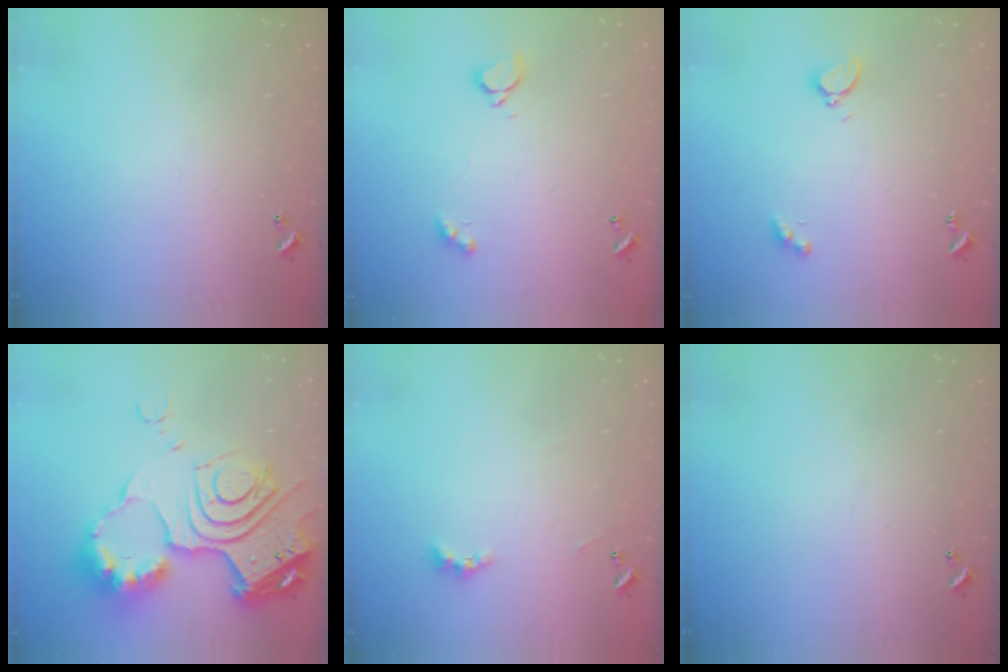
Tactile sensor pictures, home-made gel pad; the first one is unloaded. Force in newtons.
{"total": 1.8, "press": 1.7, "slide": 0.6}
{"total": 2.8, "press": 2.8, "slide": 0.5}
{"total": 25.1, "press": 24.9, "slide": 2.7}
{"total": 2.1, "press": 2.0, "slide": 0.6}
{"total": 0.0}